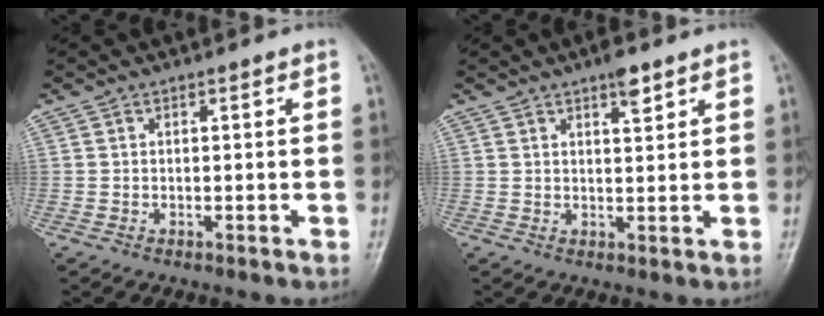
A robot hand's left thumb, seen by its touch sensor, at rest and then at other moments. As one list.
[{"total": 3.6, "force": [2.4, 1.1, 2.5], "torque": [-0.029, -0.012, 0.035]}]